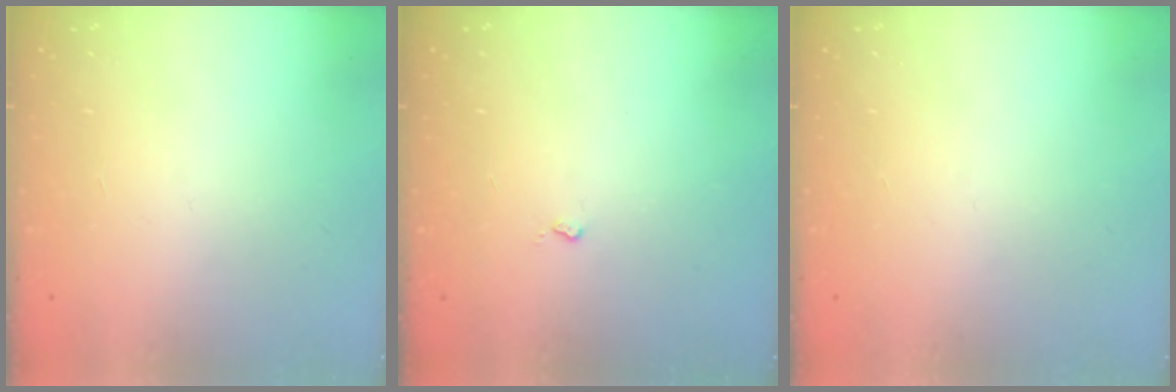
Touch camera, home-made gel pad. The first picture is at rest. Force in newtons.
{"total": 2.7, "press": 2.6, "slide": 0.4}
{"total": 0.0}